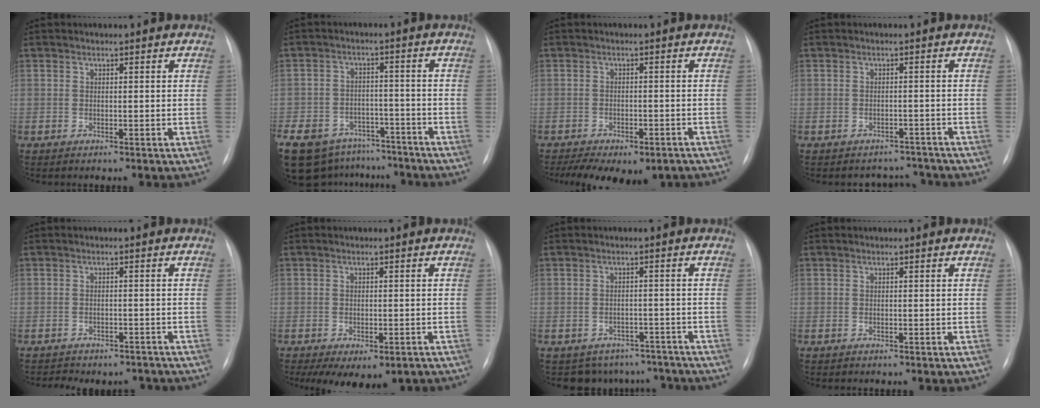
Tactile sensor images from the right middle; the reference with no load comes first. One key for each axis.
{"total": 19.0, "fx": -13.8, "fy": 10.9, "fz": 7.2, "tx": -0.208, "ty": -0.012, "tz": -0.195}
{"total": 12.7, "fx": -9.0, "fy": 6.1, "fz": 6.6, "tx": -0.123, "ty": 0.000, "tz": -0.112}
{"total": 3.6, "fx": -3.2, "fy": 1.4, "fz": -0.7, "tx": 0.011, "ty": 0.017, "tz": -0.040}
{"total": 6.8, "fx": -5.8, "fy": 3.1, "fz": 1.4, "tx": -0.018, "ty": 0.013, "tz": -0.065}
{"total": 7.4, "fx": -4.8, "fy": 3.7, "fz": 4.2, "tx": -0.048, "ty": 0.001, "tz": -0.065}
{"total": 8.2, "fx": -6.4, "fy": 5.0, "fz": 0.7, "tx": 0.003, "ty": 0.018, "tz": -0.067}
{"total": 0.0}